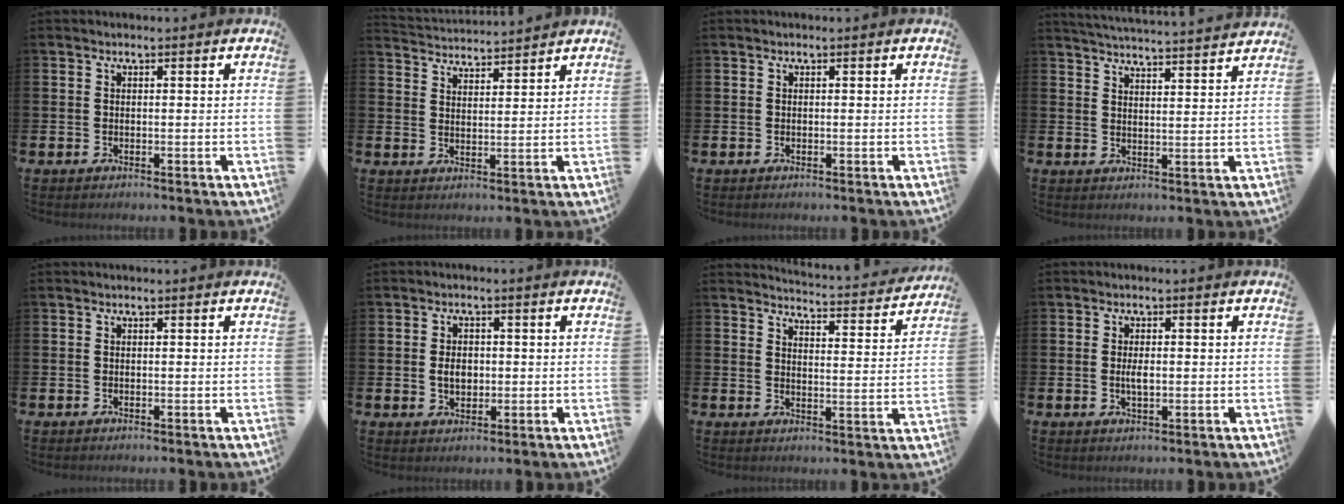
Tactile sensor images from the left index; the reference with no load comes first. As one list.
[{"total": 3.7, "force": [3.7, 0.1, -0.5], "torque": [0.003, -0.029, 0.064]}, {"total": 0.0}, {"total": 4.6, "force": [4.6, -0.6, 0.2], "torque": [-0.009, -0.041, 0.078]}, {"total": 0.0}, {"total": 3.1, "force": [0.1, 2.3, 2.1], "torque": [-0.020, 0.000, -0.007]}, {"total": 4.3, "force": [4.2, 0.0, 0.5], "torque": [-0.008, -0.043, 0.067]}, {"total": 2.1, "force": [0.0, 0.9, 1.9], "torque": [-0.029, -0.001, -0.002]}]